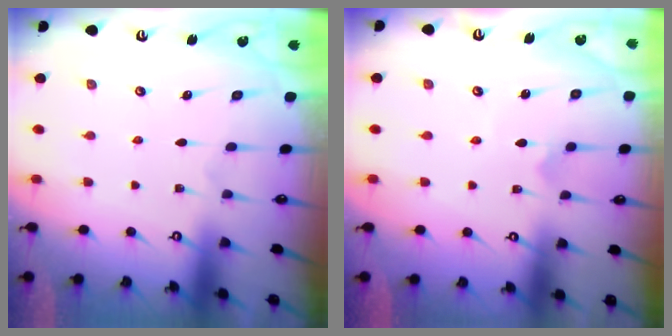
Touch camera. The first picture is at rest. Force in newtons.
{"total": 2.7, "press": 2.7, "slide": 0.6}